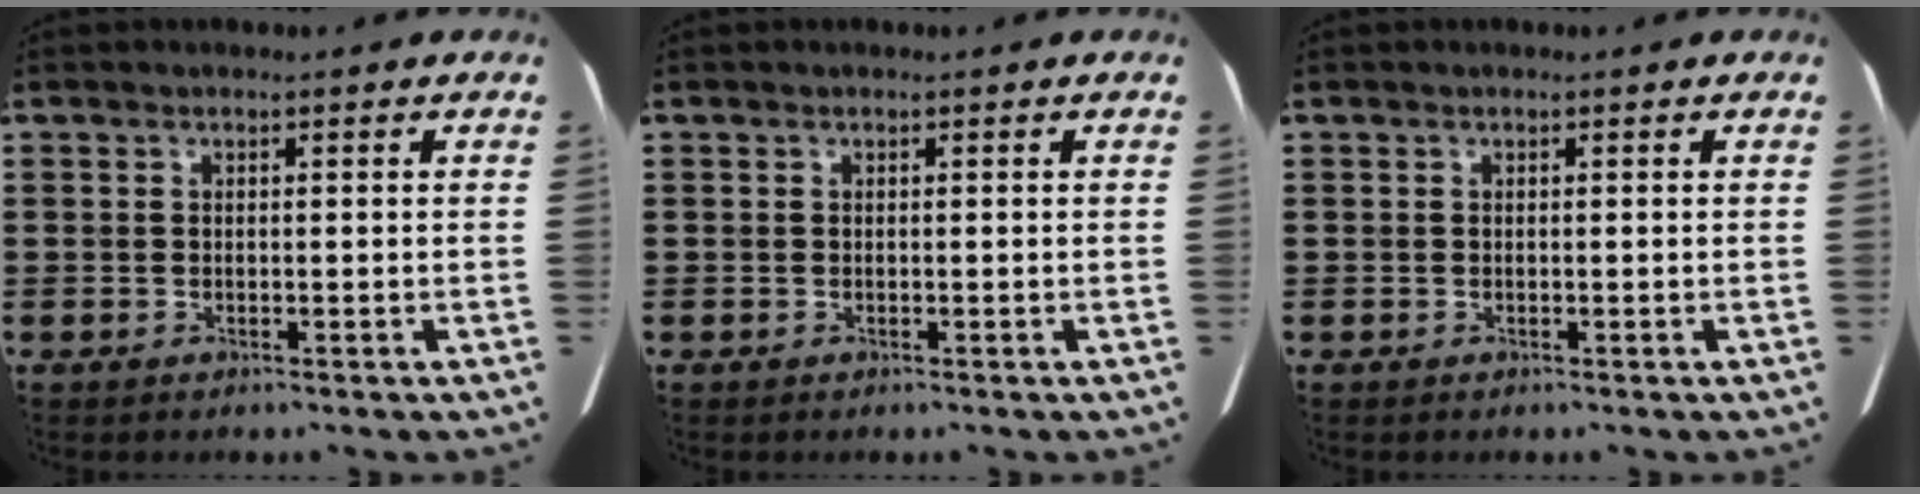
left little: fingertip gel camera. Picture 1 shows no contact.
{"total": 0.0}
{"total": 0.0}